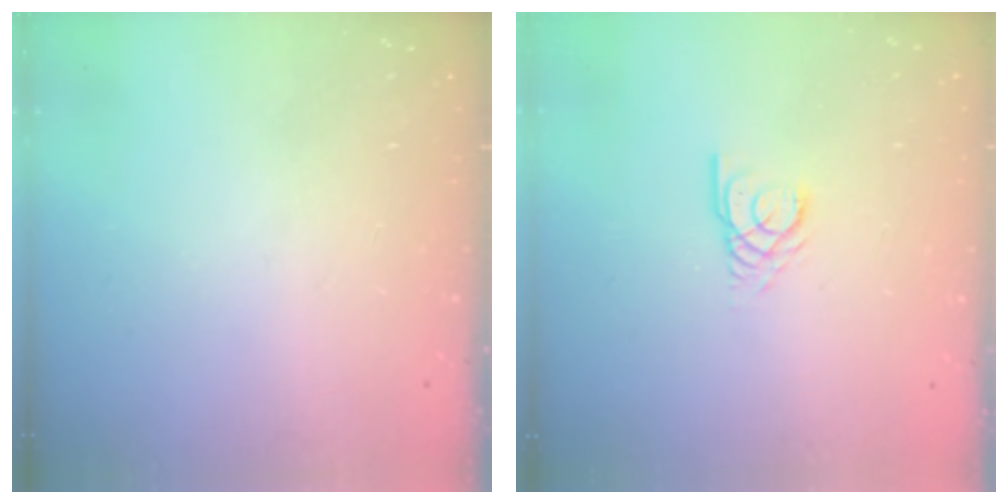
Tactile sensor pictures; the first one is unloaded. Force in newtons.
{"total": 2.7, "press": 2.7, "slide": 0.2}